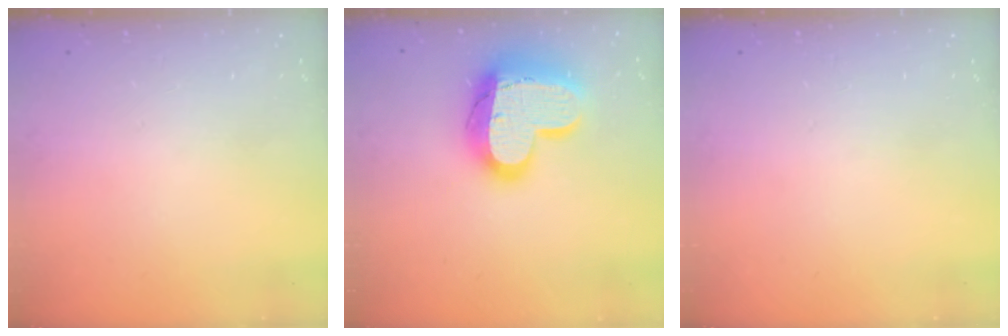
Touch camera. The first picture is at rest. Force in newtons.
{"total": 19.7, "press": 19.7, "slide": 1.4}
{"total": 0.0}